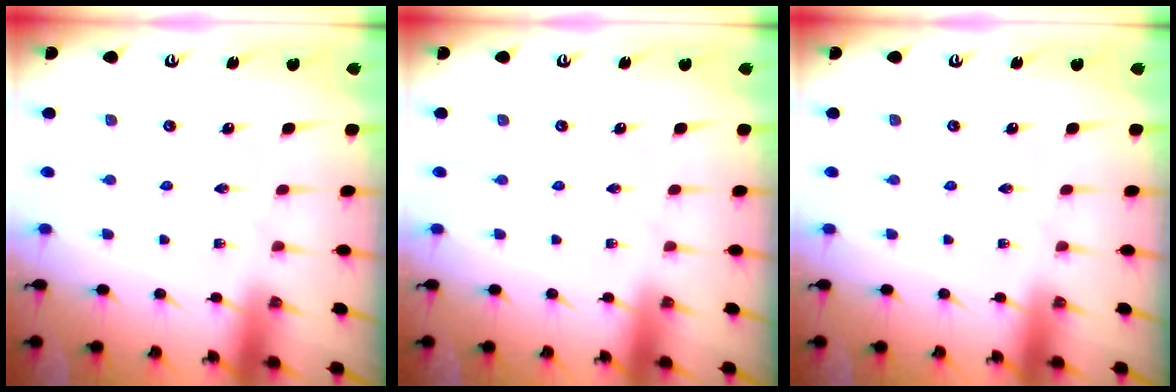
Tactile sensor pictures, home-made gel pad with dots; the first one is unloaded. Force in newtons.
{"total": 0.0}
{"total": 0.0}